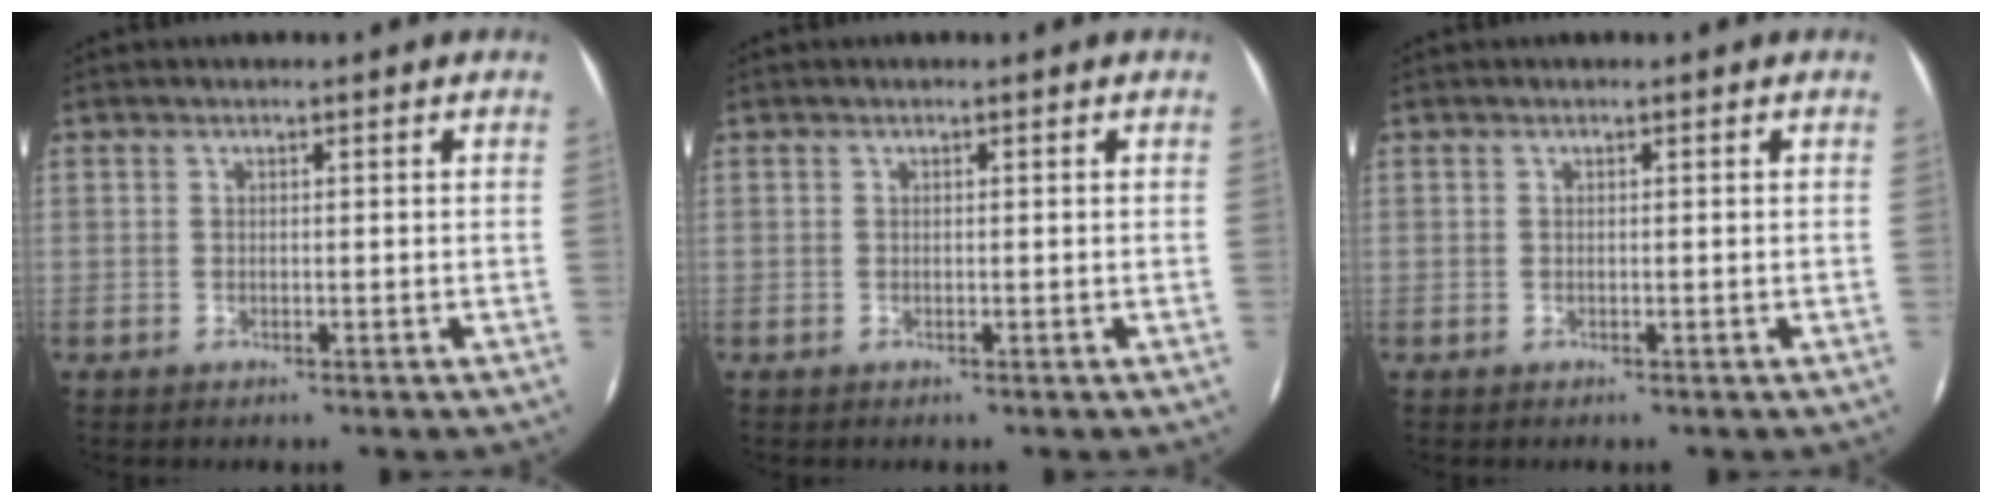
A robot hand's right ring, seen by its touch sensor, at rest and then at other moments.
{"total": 0.0}
{"total": 0.0}